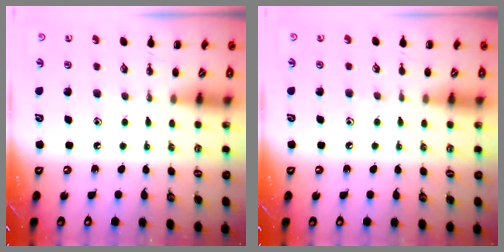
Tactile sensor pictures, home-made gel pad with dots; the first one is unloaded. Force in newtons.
{"total": 3.8, "press": 3.6, "slide": 1.0}